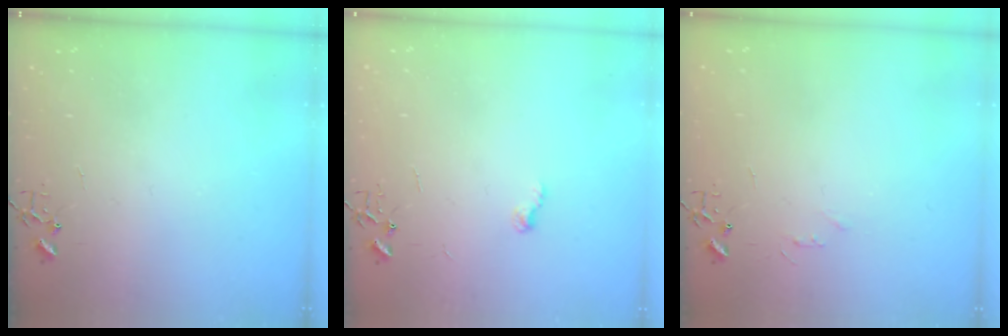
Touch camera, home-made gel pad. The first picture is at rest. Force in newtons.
{"total": 5.9, "press": 5.9, "slide": 0.4}
{"total": 3.5, "press": 3.4, "slide": 0.4}